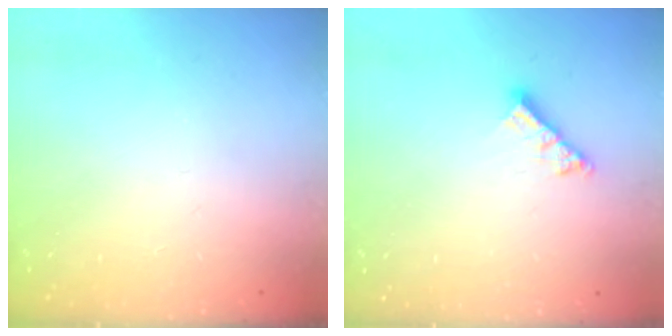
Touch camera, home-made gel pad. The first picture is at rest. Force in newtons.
{"total": 6.0, "press": 6.0, "slide": 0.7}